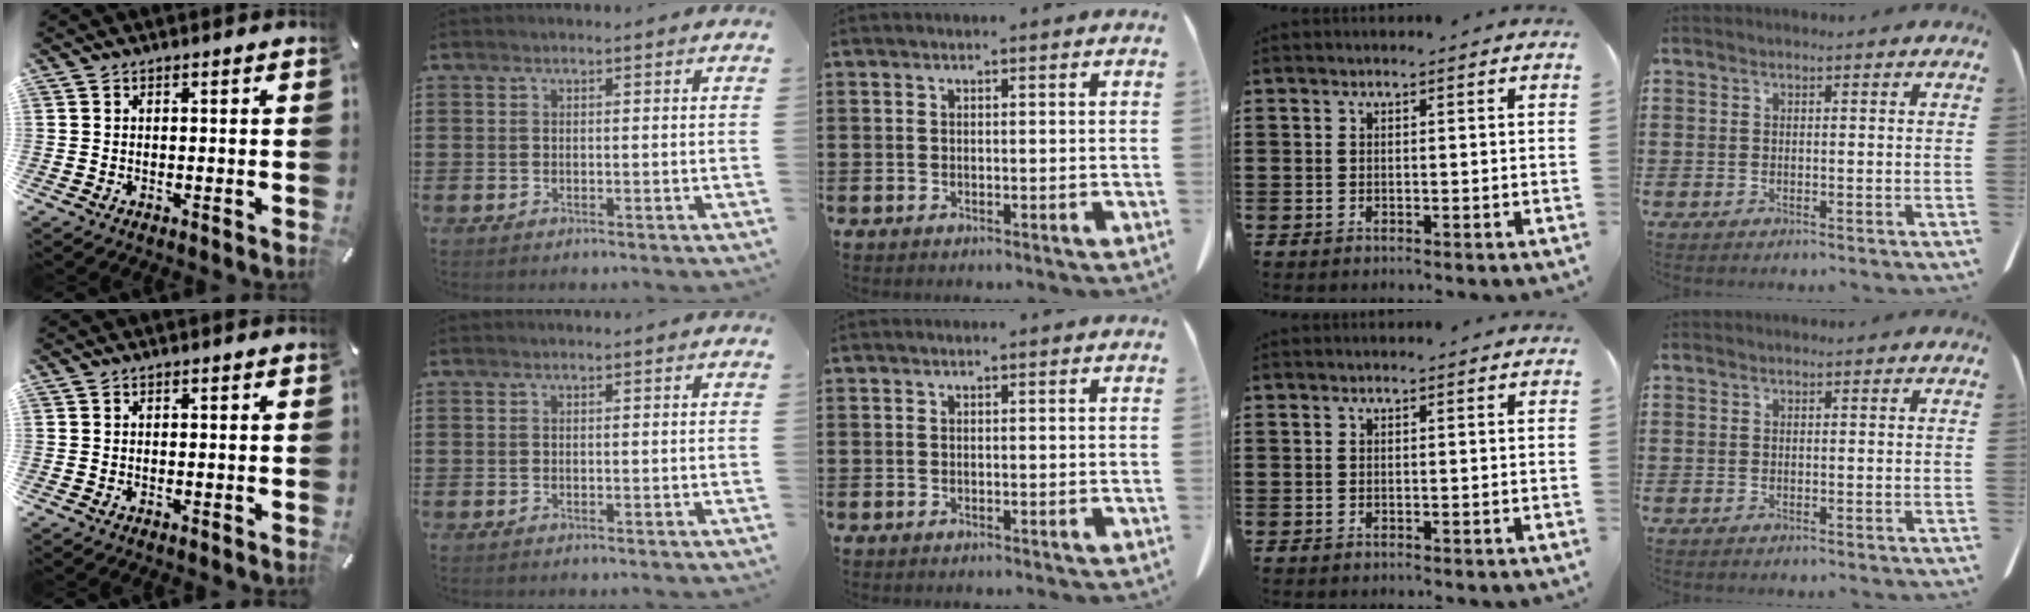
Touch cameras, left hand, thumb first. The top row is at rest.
{}